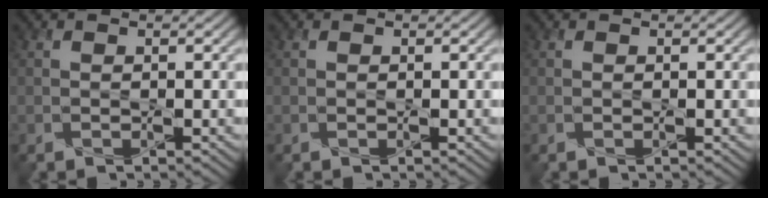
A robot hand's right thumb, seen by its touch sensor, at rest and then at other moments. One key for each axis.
{"total": 0.0}
{"total": 0.0}